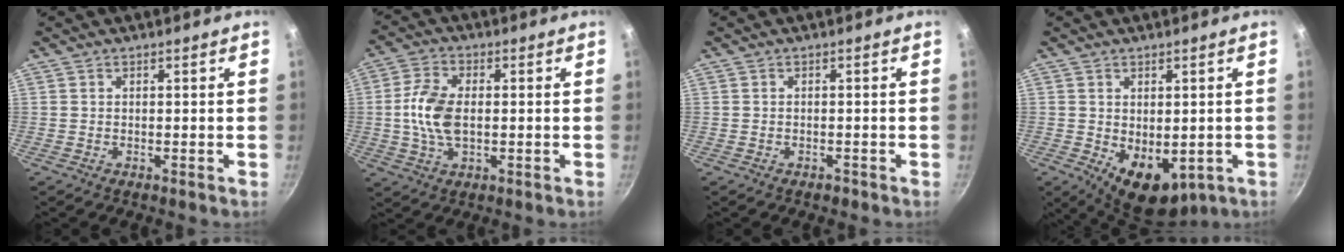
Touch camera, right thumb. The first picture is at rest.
{"total": 9.1, "force": [-0.2, 5.3, 7.4], "torque": [-0.144, 0.013, -0.009]}
{"total": 0.8, "force": [-0.6, 0.5, 0.3], "torque": [-0.007, 0.007, -0.005]}
{"total": 9.5, "force": [-1.6, 6.3, 7.0], "torque": [-0.078, -0.015, -0.003]}